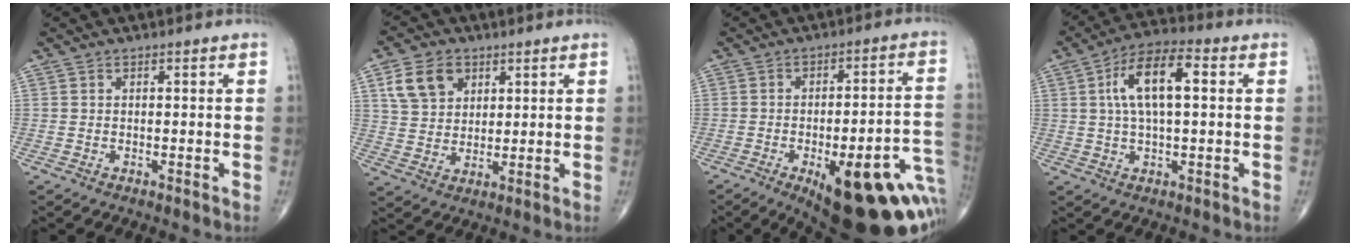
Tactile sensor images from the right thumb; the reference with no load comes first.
{"total": 8.8, "force": [3.9, 6.5, 4.5], "torque": [-0.064, -0.010, 0.077]}
{"total": 27.7, "force": [-10.2, 9.4, 23.9], "torque": [-0.230, 0.032, -0.119]}
{"total": 11.6, "force": [2.2, 4.8, 10.3], "torque": [-0.187, 0.022, 0.033]}